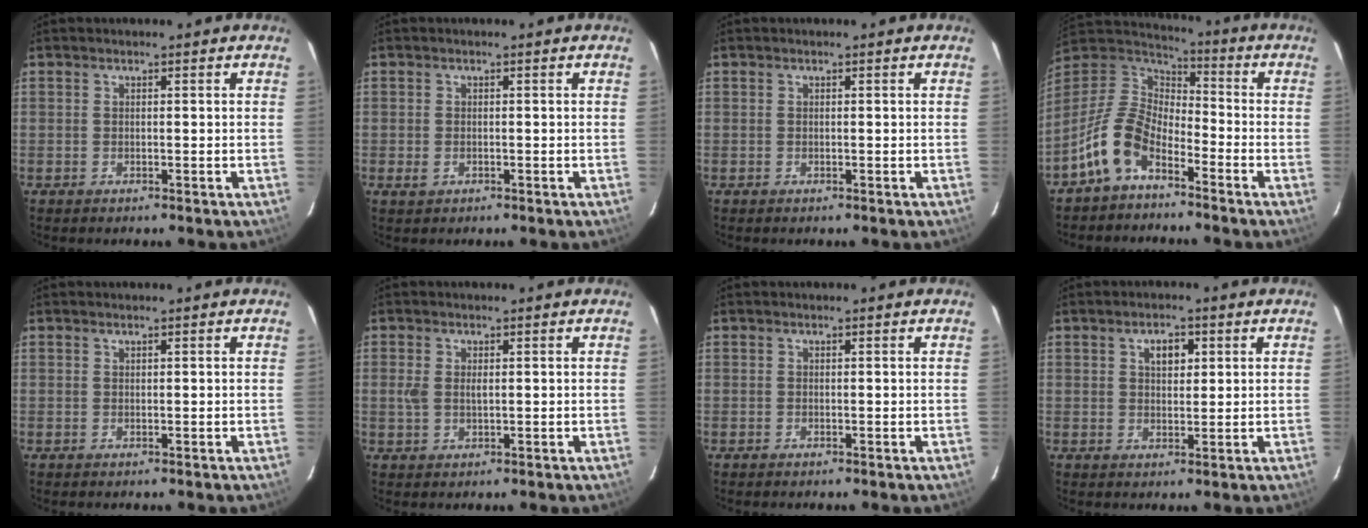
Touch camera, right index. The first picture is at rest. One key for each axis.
{"total": 1.4, "fx": -0.6, "fy": 1.1, "fz": 0.8, "tx": -0.014, "ty": -0.002, "tz": -0.011}
{"total": 0.0}
{"total": 11.6, "fx": -6.8, "fy": 6.3, "fz": 7.1, "tx": -0.150, "ty": 0.016, "tz": -0.142}
{"total": 0.0}
{"total": 2.5, "fx": 0.4, "fy": 1.4, "fz": 2.1, "tx": -0.041, "ty": 0.000, "tz": 0.007}
{"total": 0.0}
{"total": 3.6, "fx": 1.4, "fy": 2.1, "fz": 2.6, "tx": -0.040, "ty": 0.010, "tz": 0.024}